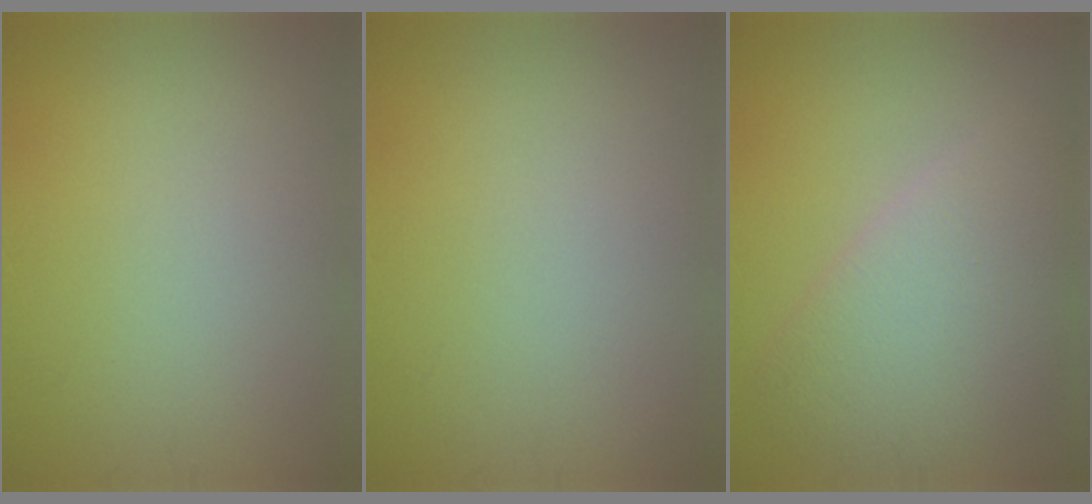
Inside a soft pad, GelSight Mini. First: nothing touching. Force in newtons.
{"total": 0.0}
{"total": 6.3, "press": 6.3, "slide": 0.4}